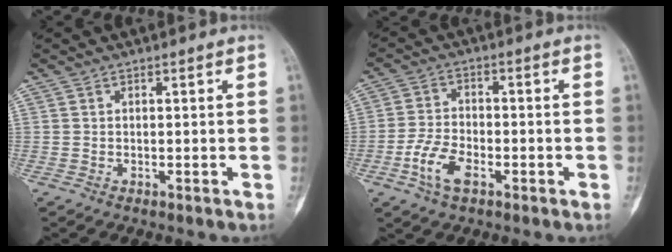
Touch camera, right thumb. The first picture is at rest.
{"total": 7.2, "force": [-3.2, 3.8, 5.2], "torque": [-0.107, 0.014, -0.065]}